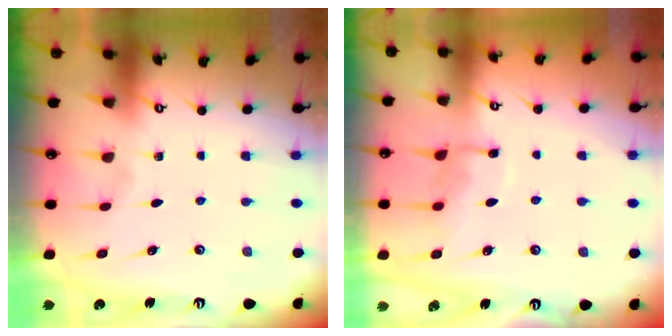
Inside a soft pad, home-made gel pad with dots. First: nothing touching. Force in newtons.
{"total": 7.2, "press": 7.2, "slide": 0.6}